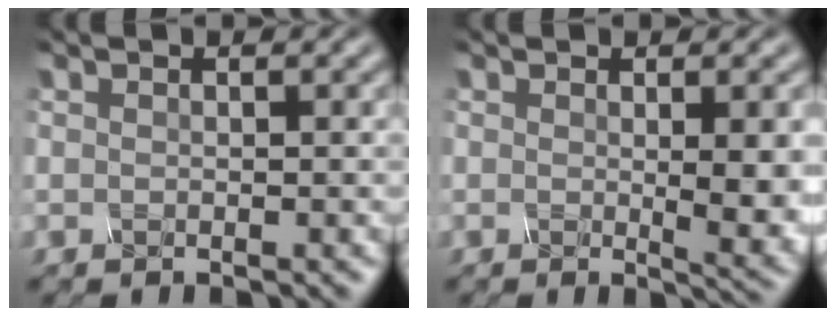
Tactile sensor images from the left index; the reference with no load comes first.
{"total": 4.7, "force": [0.1, 1.1, 4.6], "torque": [-0.057, -0.007, 0.007]}